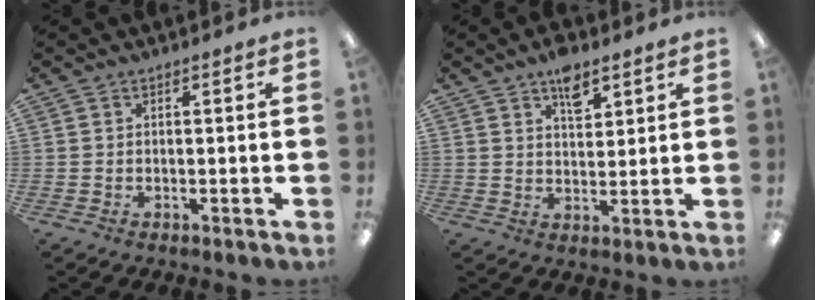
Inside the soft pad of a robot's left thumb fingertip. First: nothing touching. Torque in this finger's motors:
{"motor_torque": [0.84, 0.46, 0.46, -0.37, 0.05]}